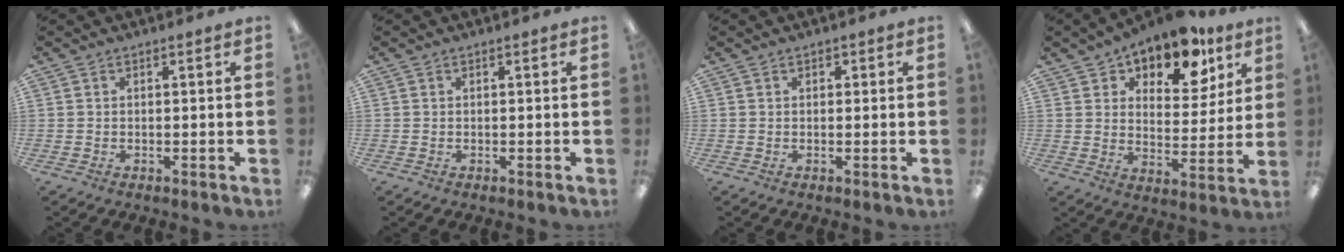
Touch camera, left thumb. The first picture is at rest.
{"total": 0.0}
{"total": 0.8, "force": [0.4, 0.7, 0.1], "torque": [-0.002, 0.003, 0.006]}
{"total": 14.1, "force": [11.1, 6.4, 5.9], "torque": [-0.089, -0.077, 0.191]}